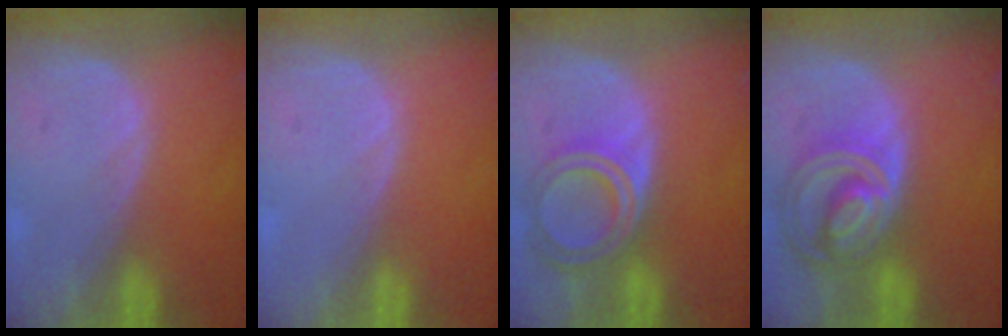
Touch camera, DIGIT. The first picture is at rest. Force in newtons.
{"total": 0.0}
{"total": 6.5, "press": 5.8, "slide": 2.9}
{"total": 8.7, "press": 7.5, "slide": 4.3}